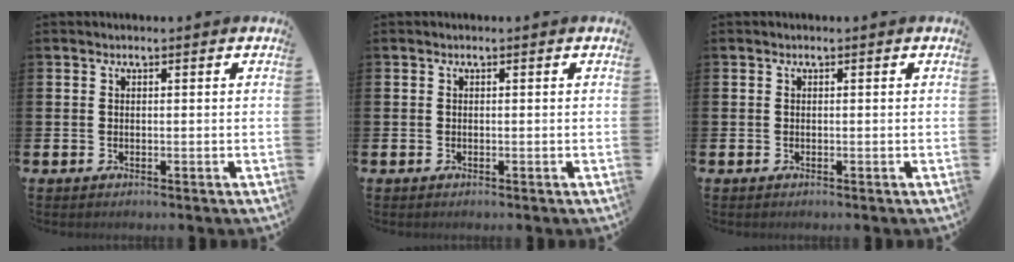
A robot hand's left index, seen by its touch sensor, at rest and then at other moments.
{"total": 0.0}
{"total": 0.0}